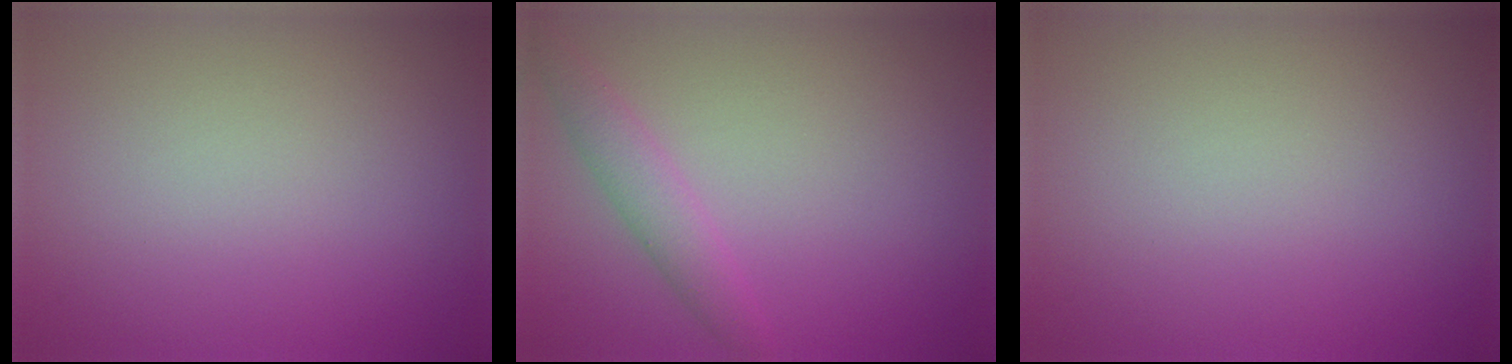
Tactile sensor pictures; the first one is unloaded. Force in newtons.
{"total": 2.3, "press": 2.3, "slide": 0.1}
{"total": 0.0}